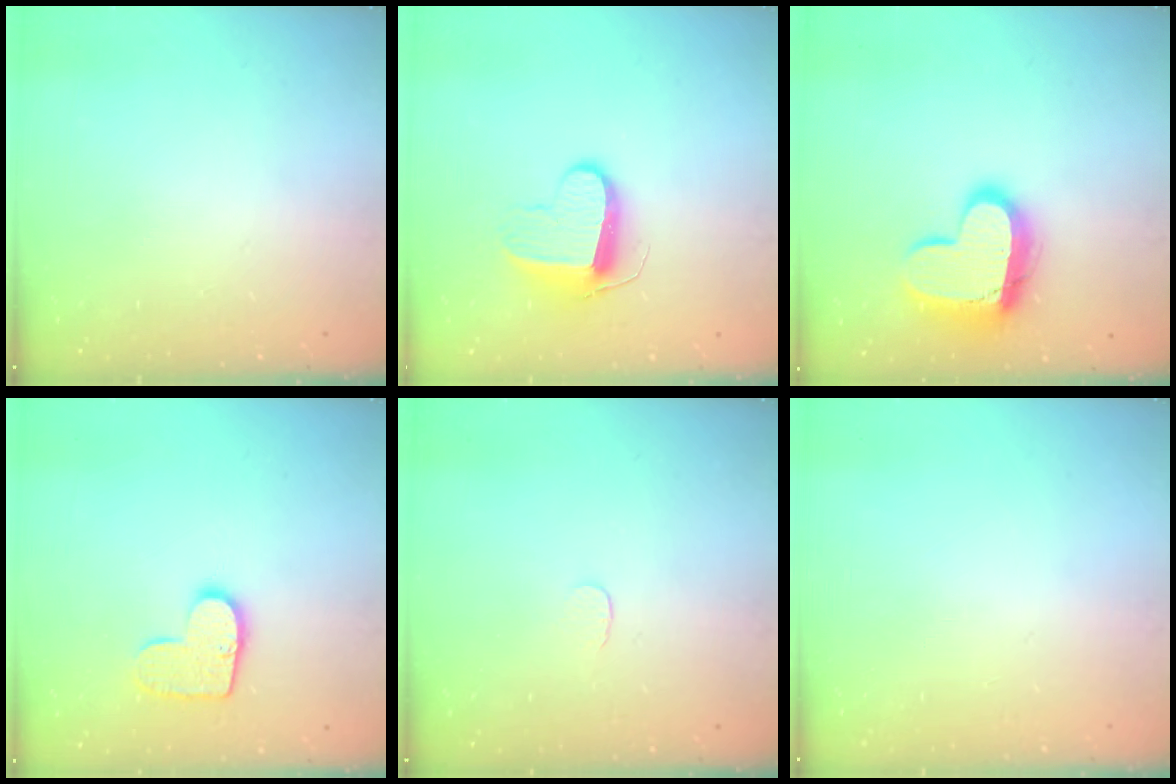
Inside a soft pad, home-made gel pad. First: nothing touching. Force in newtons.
{"total": 9.8, "press": 9.8, "slide": 0.4}
{"total": 16.6, "press": 16.5, "slide": 1.4}
{"total": 10.7, "press": 10.7, "slide": 0.6}
{"total": 2.6, "press": 2.6, "slide": 0.2}
{"total": 0.6, "press": 0.6, "slide": 0.2}